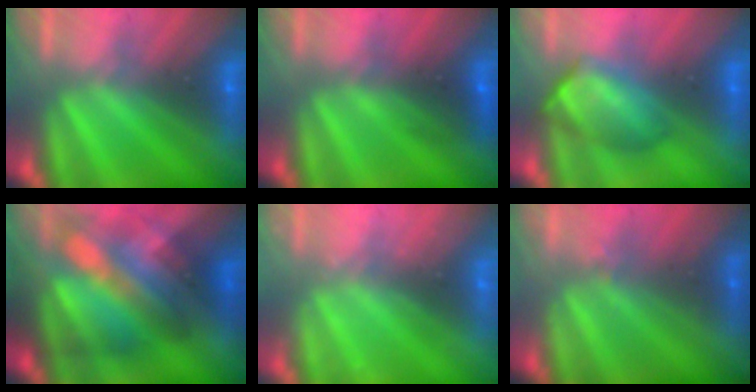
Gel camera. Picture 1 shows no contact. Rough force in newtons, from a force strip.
{"total": 2.7}
{"total": 4.4}
{"total": 7.0}
{"total": 2.2}
{"total": 2.3}